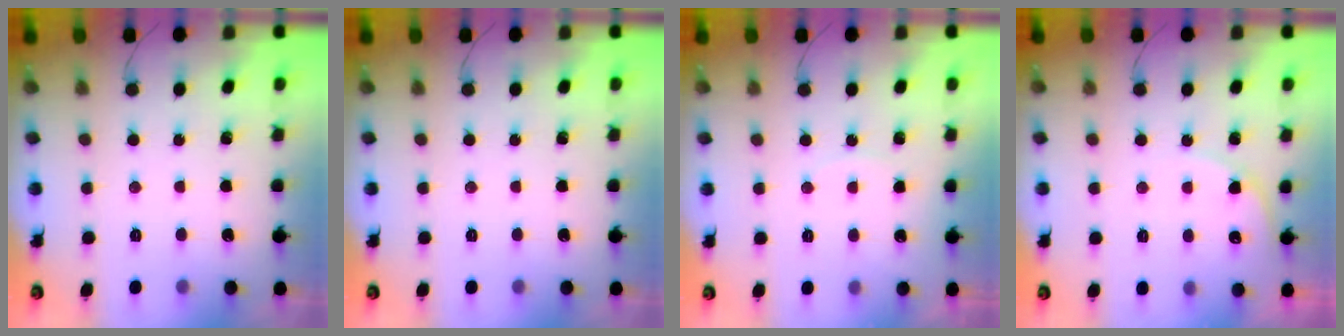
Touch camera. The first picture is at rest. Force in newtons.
{"total": 0.0}
{"total": 2.2, "press": 2.1, "slide": 0.4}
{"total": 4.3, "press": 4.3, "slide": 0.5}